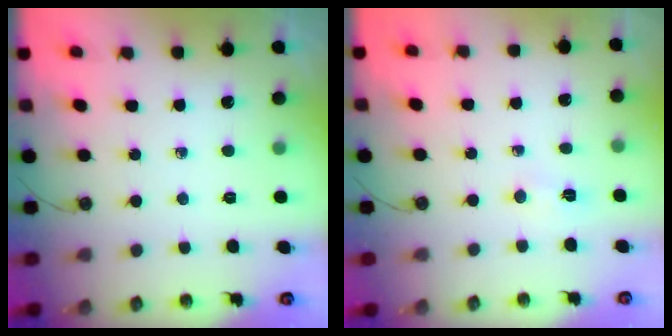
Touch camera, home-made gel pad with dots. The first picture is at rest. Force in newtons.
{"total": 7.0, "press": 2.8, "slide": 6.4}